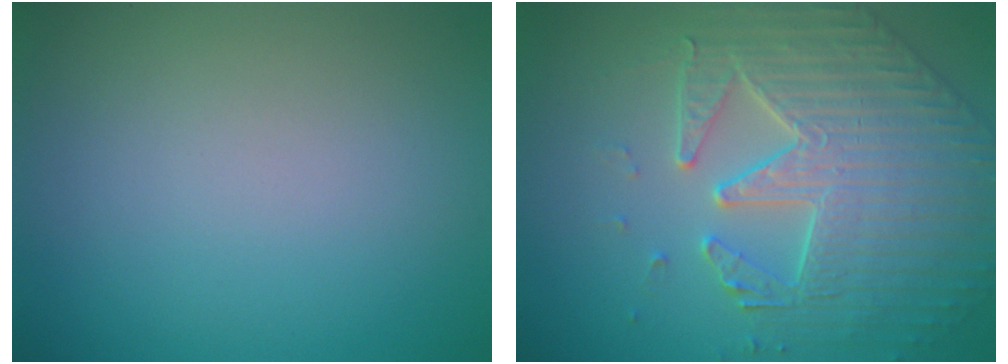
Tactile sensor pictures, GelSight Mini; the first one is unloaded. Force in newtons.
{"total": 5.2, "press": 4.9, "slide": 1.5}